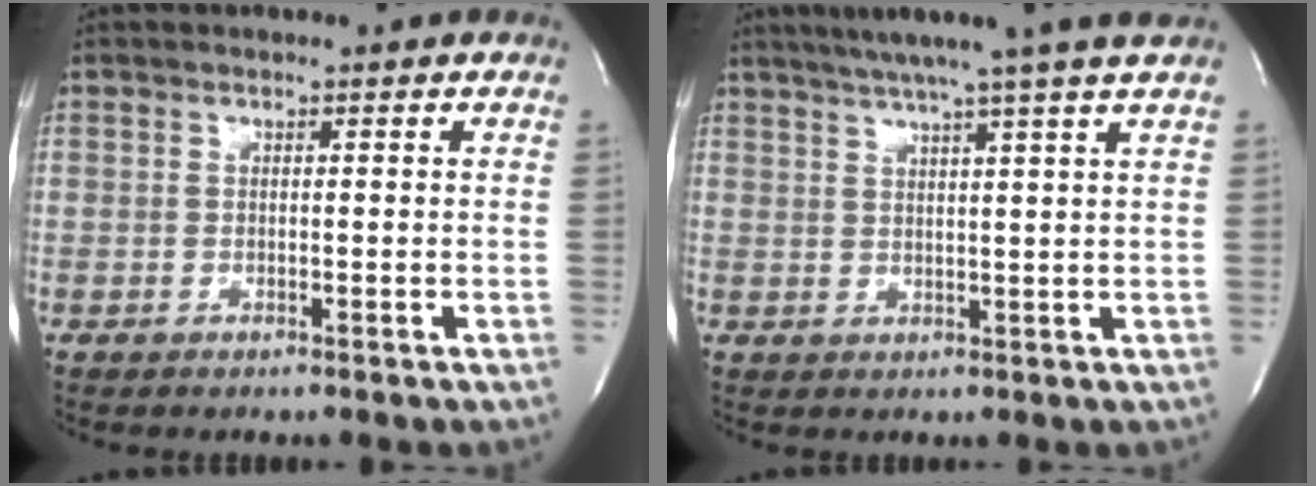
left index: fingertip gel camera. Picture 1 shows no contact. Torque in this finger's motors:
{"motor_torque": [0.38, -0.48, 0.06, 0.08]}